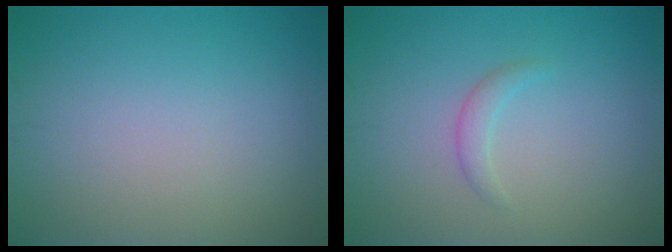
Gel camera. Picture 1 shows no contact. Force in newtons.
{"total": 1.2, "press": 1.2, "slide": 0.1}